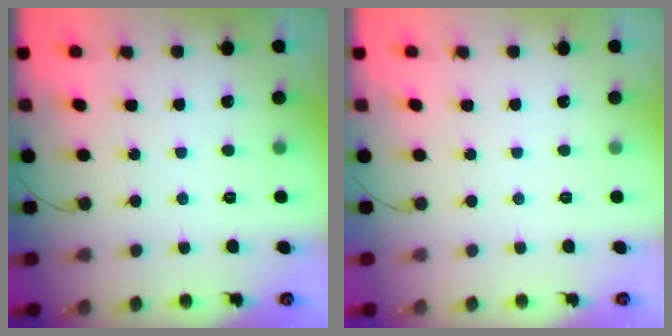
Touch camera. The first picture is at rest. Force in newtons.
{"total": 0.0}